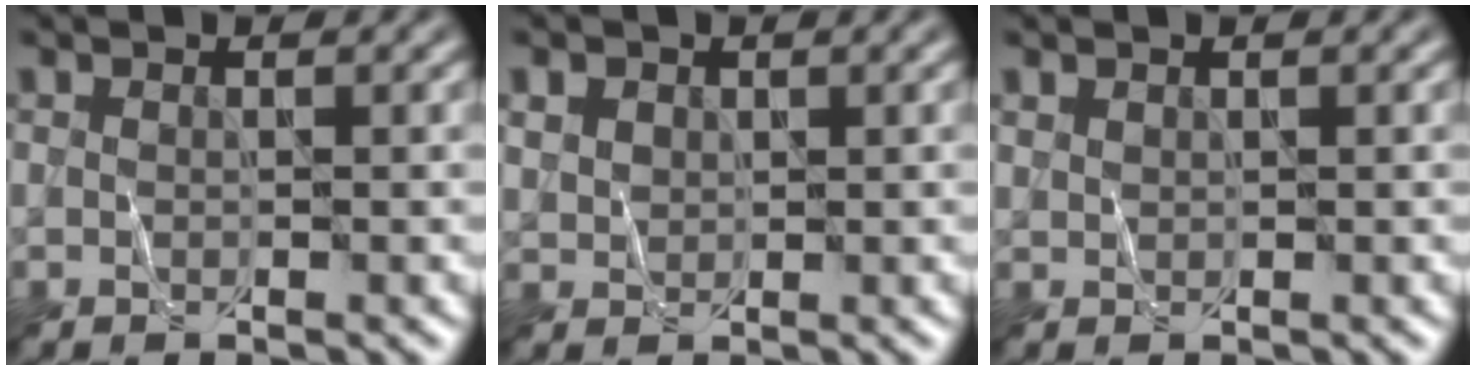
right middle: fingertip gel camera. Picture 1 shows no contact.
{"total": 1.9, "force": [0.9, 1.5, 0.7], "torque": [-0.018, -0.002, 0.026]}
{"total": 0.6, "force": [0.5, 0.3, 0.1], "torque": [-0.005, 0.001, 0.015]}